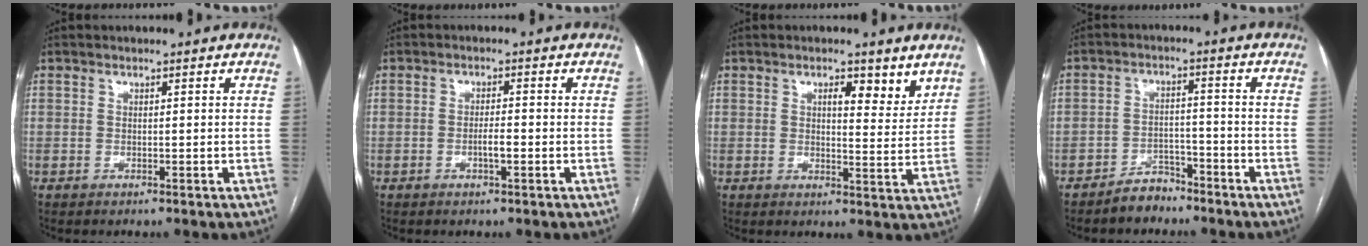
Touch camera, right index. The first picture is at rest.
{"total": 2.3, "force": [-0.8, 0.4, 2.1], "torque": [-0.035, 0.002, -0.012]}
{"total": 5.5, "force": [3.4, 1.9, 3.9], "torque": [-0.043, -0.009, 0.043]}
{"total": 4.3, "force": [-3.7, 2.1, 0.6], "torque": [-0.008, 0.007, -0.062]}